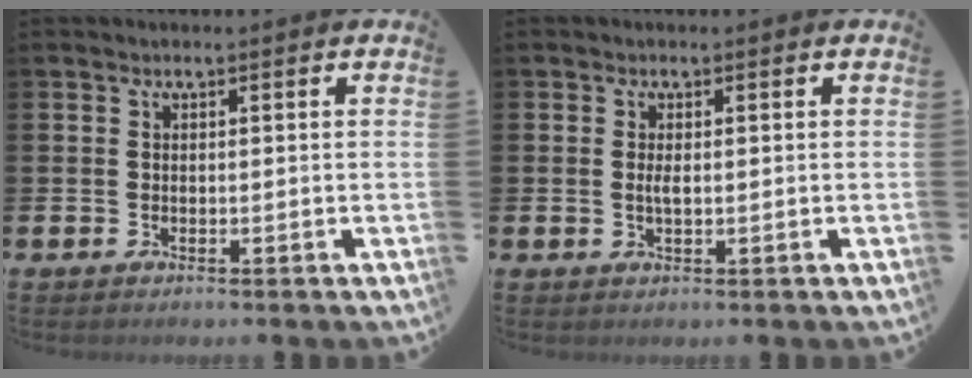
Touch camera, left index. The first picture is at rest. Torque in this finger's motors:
{"motor_torque": [0.42, 0.32, 0.03, 0.05]}